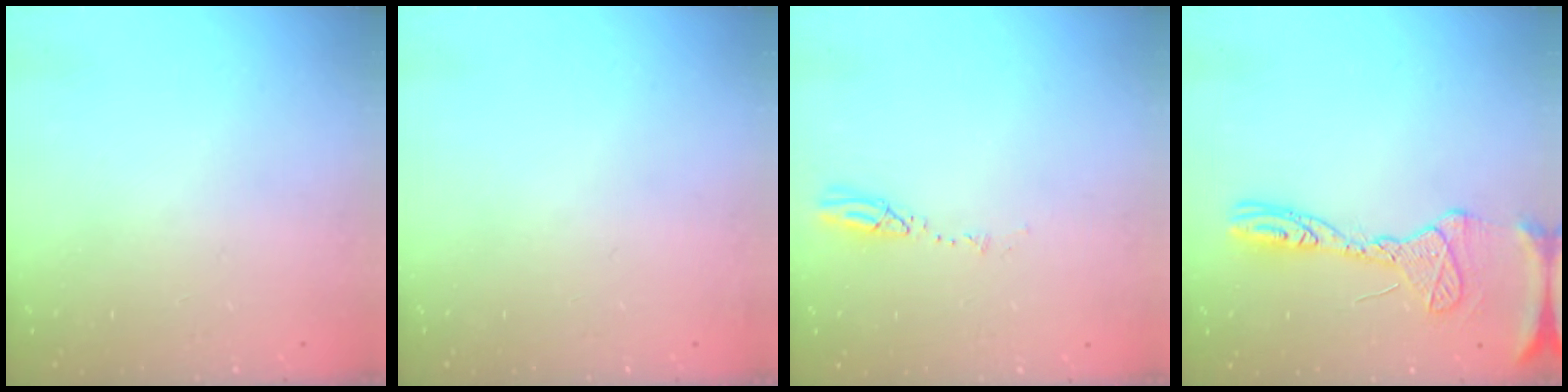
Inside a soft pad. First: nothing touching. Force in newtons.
{"total": 2.8, "press": 2.2, "slide": 1.7}
{"total": 3.9, "press": 3.8, "slide": 0.4}
{"total": 14.7, "press": 14.6, "slide": 1.4}